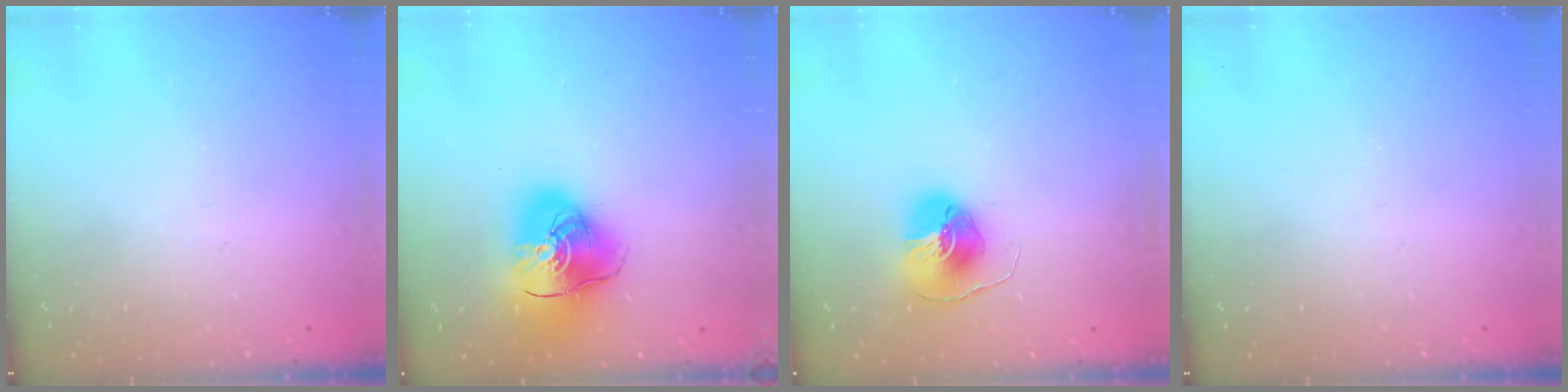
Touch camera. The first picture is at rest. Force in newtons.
{"total": 14.7, "press": 14.5, "slide": 2.2}
{"total": 9.6, "press": 9.6, "slide": 0.8}
{"total": 0.0}